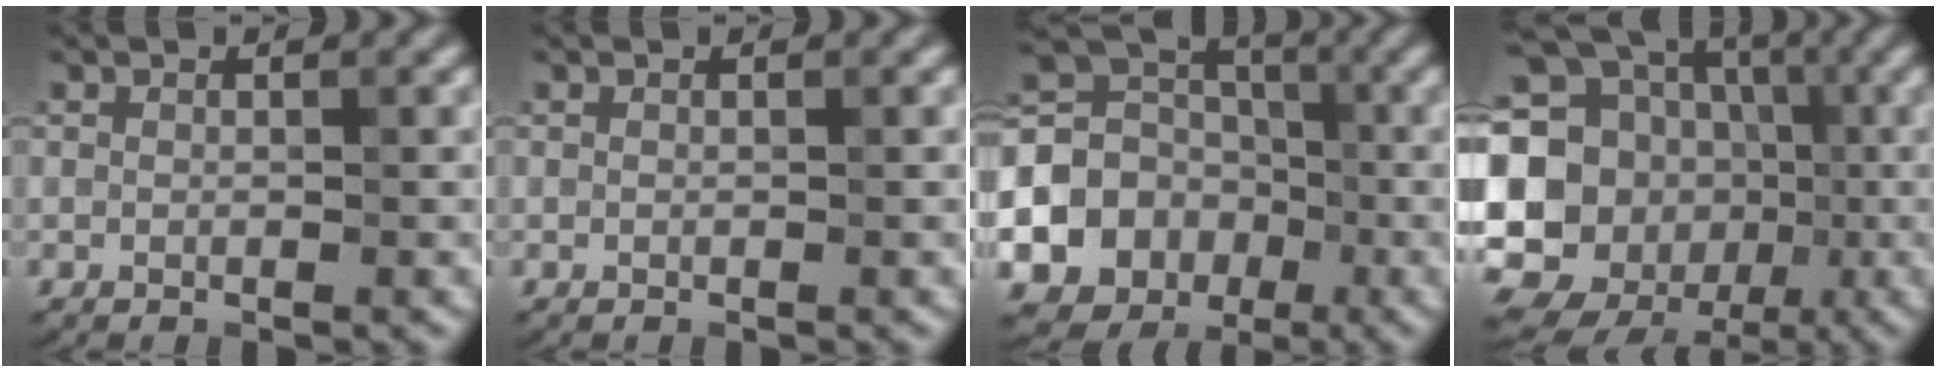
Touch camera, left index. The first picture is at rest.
{"total": 0.0}
{"total": 13.9, "force": [-3.4, 12.7, 4.5], "torque": [-0.106, -0.009, -0.078]}
{"total": 20.9, "force": [-3.0, 18.8, 8.6], "torque": [-0.189, 0.015, -0.092]}